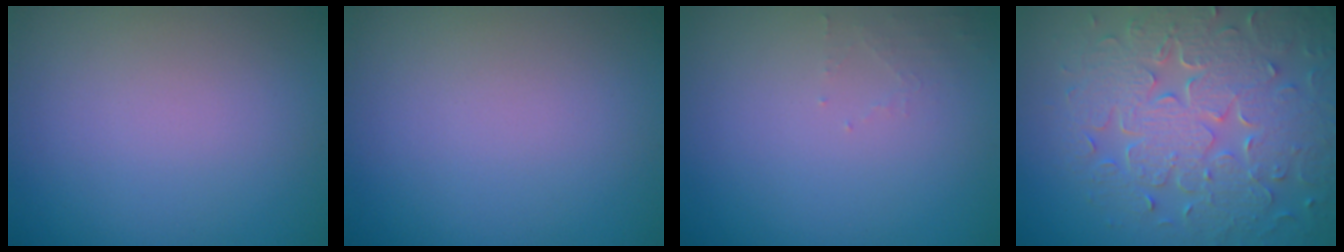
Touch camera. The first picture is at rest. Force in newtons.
{"total": 0.0}
{"total": 1.0, "press": 1.0, "slide": 0.2}
{"total": 8.8, "press": 6.3, "slide": 6.1}